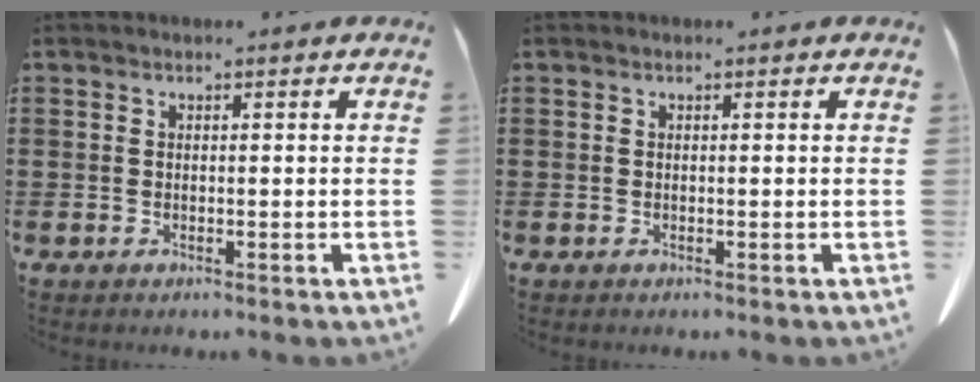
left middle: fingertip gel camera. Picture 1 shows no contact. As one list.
[{"total": 0.0}]